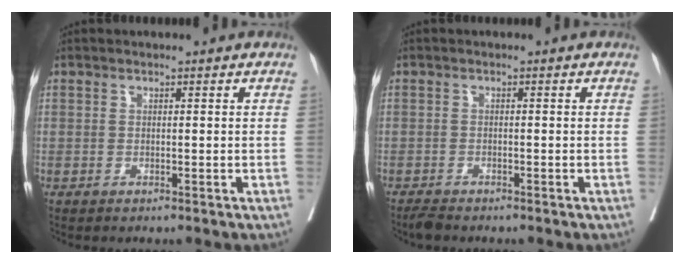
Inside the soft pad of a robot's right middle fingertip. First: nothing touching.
{"total": 1.6, "force": [-1.5, 0.2, 0.4], "torque": [-0.012, -0.006, -0.026]}